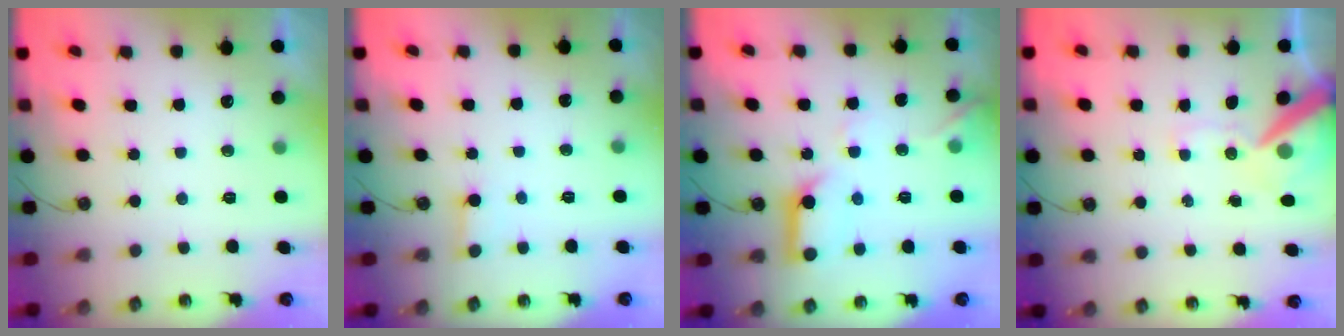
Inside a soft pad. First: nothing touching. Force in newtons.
{"total": 2.7, "press": 2.7, "slide": 0.2}
{"total": 14.0, "press": 14.0, "slide": 1.6}
{"total": 12.1, "press": 11.9, "slide": 2.1}